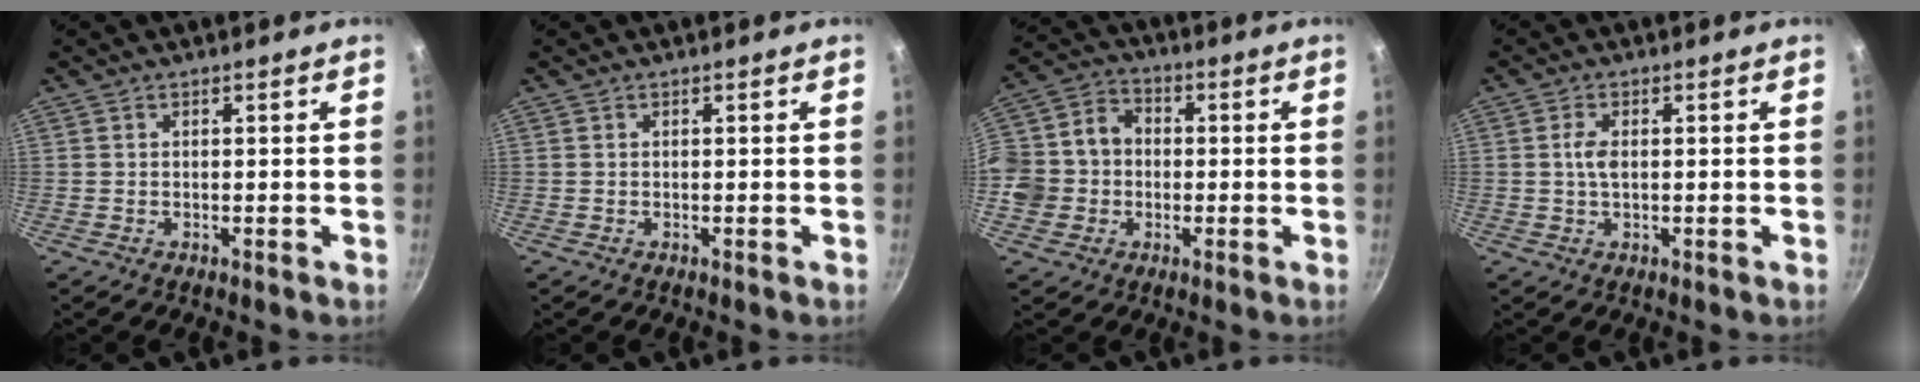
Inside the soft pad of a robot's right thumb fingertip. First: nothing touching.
{"total": 0.0}
{"total": 13.0, "force": [-1.4, 11.3, 6.2], "torque": [-0.101, 0.032, -0.039]}
{"total": 2.8, "force": [0.2, 1.5, 2.3], "torque": [-0.045, 0.004, 0.002]}